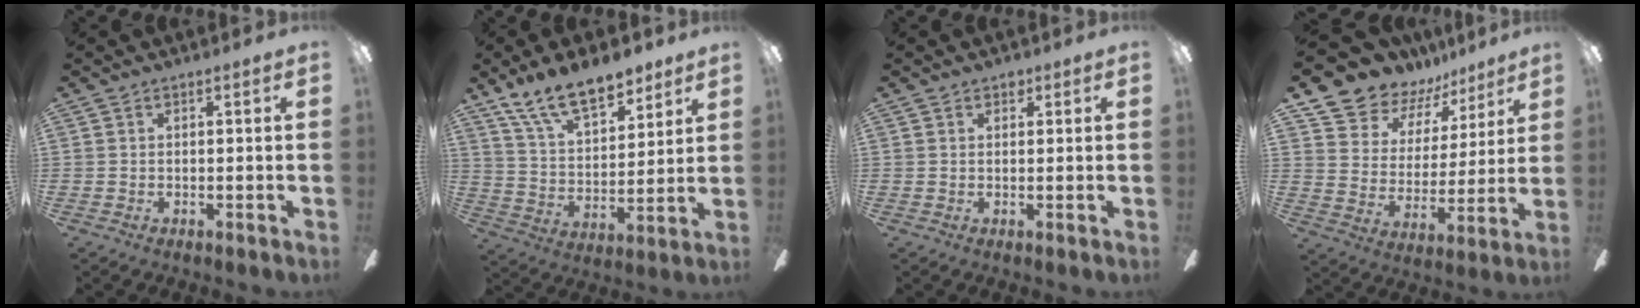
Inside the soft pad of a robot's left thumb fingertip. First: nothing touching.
{"total": 15.2, "force": [11.5, 6.5, 7.6], "torque": [-0.136, -0.059, 0.208]}
{"total": 1.5, "force": [1.1, 0.8, 0.5], "torque": [-0.002, -0.001, 0.018]}
{"total": 10.9, "force": [9.7, 5.0, 0.2], "torque": [-0.033, -0.092, 0.181]}